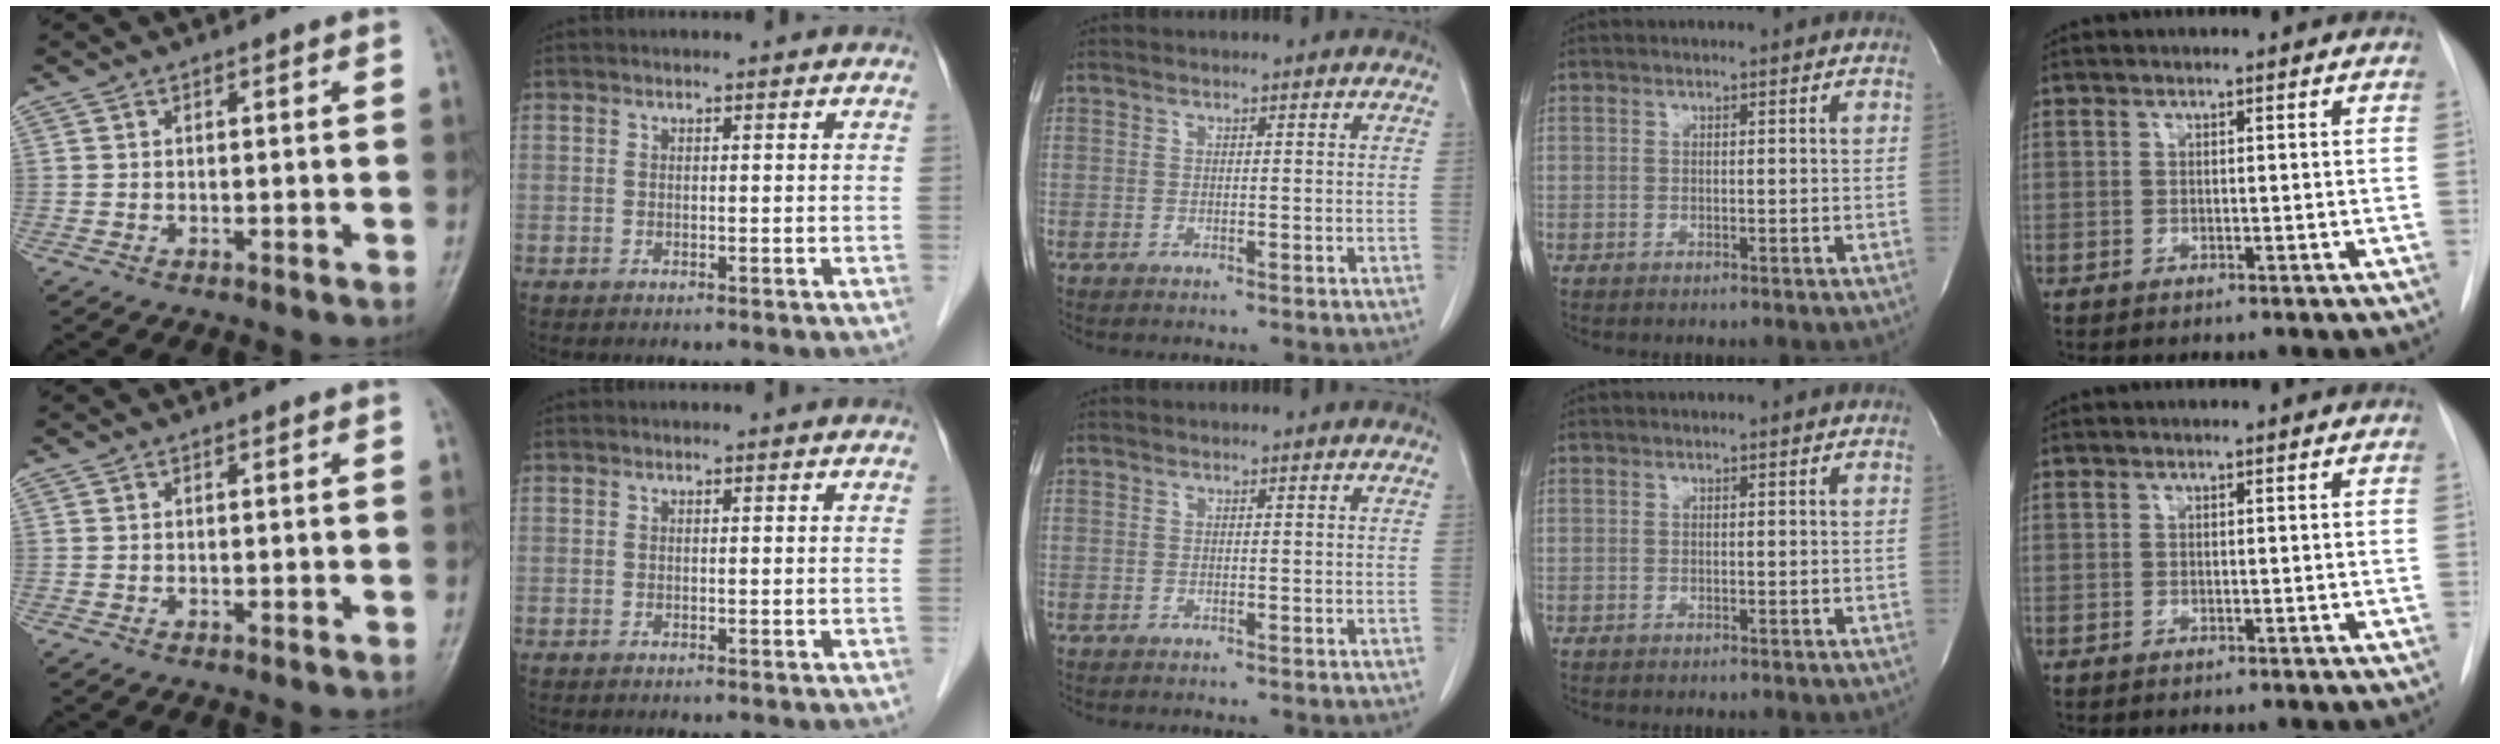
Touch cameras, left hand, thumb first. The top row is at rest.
{}